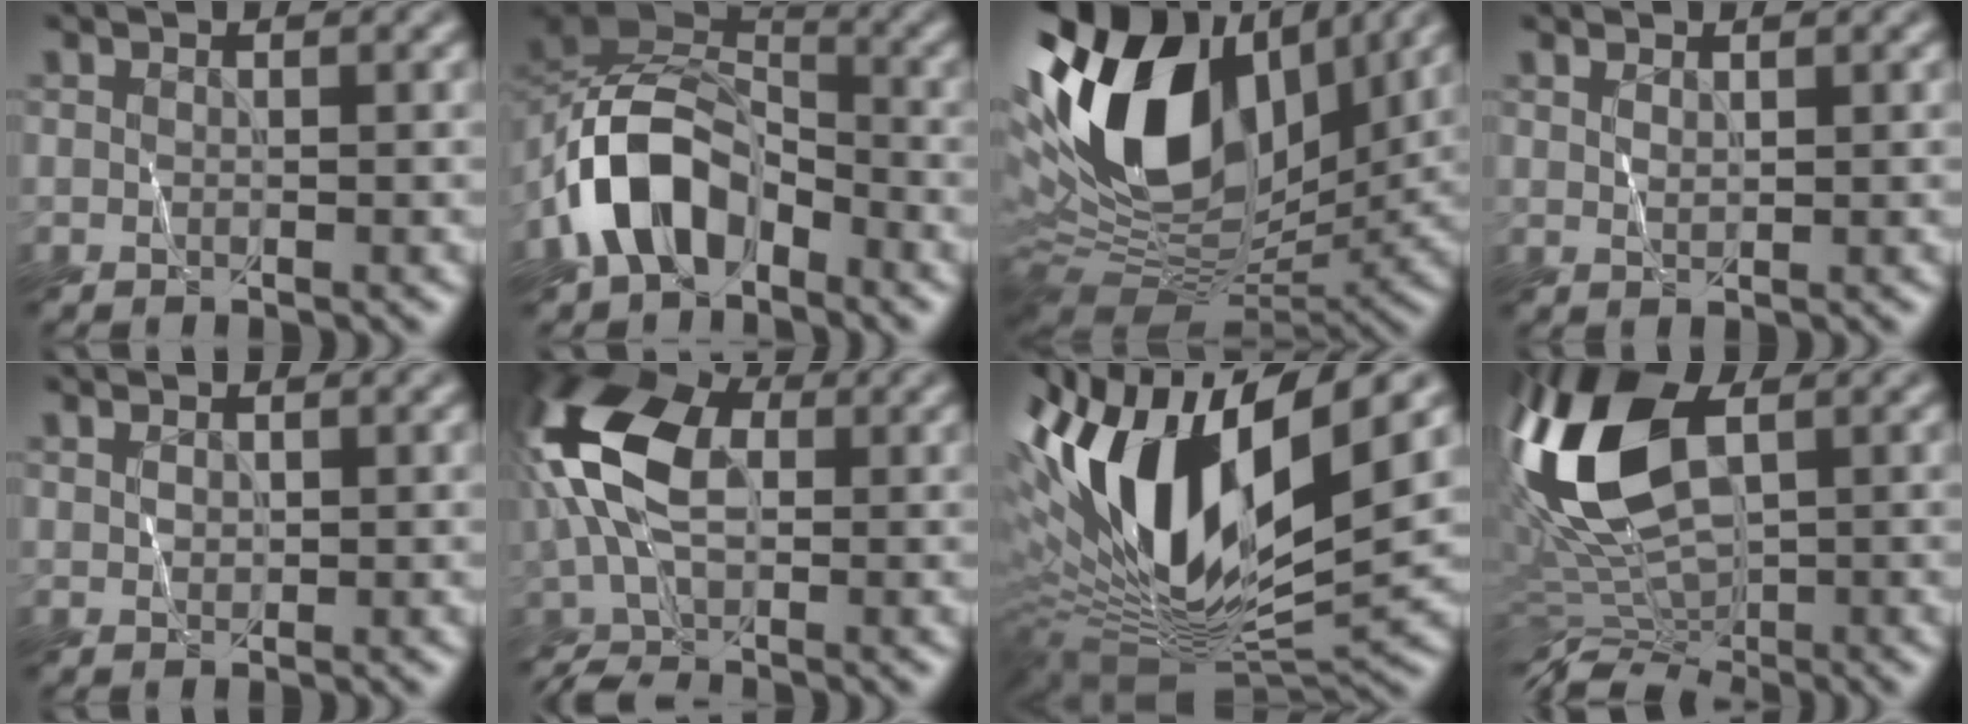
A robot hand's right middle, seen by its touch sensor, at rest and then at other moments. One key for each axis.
{"total": 8.2, "fx": -4.2, "fy": 5.1, "fz": 4.9, "tx": -0.089, "ty": 0.014, "tz": -0.090}
{"total": 16.5, "fx": 4.7, "fy": 10.4, "fz": 11.9, "tx": -0.244, "ty": 0.031, "tz": 0.078}
{"total": 0.9, "fx": 0.8, "fy": 0.2, "fz": 0.3, "tx": -0.006, "ty": 0.004, "tz": 0.018}
{"total": 0.9, "fx": 0.6, "fy": 0.6, "fz": 0.3, "tx": -0.006, "ty": 0.006, "tz": 0.016}
{"total": 10.3, "fx": -1.1, "fy": 6.1, "fz": 8.2, "tx": -0.190, "ty": 0.022, "tz": -0.043}
{"total": 15.7, "fx": 3.4, "fy": 7.1, "fz": 13.6, "tx": -0.274, "ty": 0.006, "tz": 0.056}
{"total": 12.2, "fx": 1.9, "fy": 6.5, "fz": 10.1, "tx": -0.231, "ty": 0.025, "tz": 0.023}